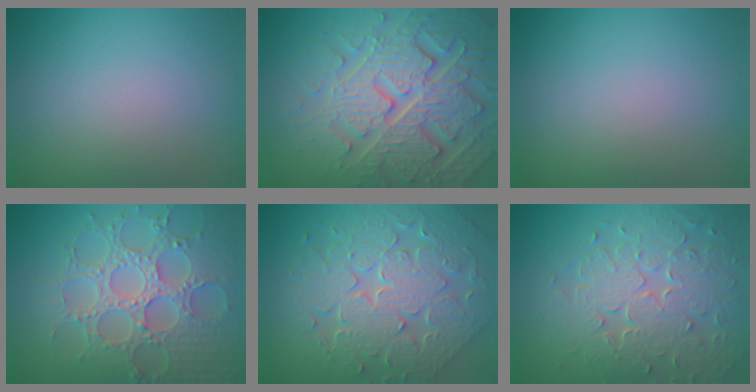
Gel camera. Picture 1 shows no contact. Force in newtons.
{"total": 7.9, "press": 7.7, "slide": 1.9}
{"total": 0.0}
{"total": 7.5, "press": 6.0, "slide": 4.4}
{"total": 7.8, "press": 6.7, "slide": 4.0}
{"total": 8.0, "press": 5.8, "slide": 5.5}